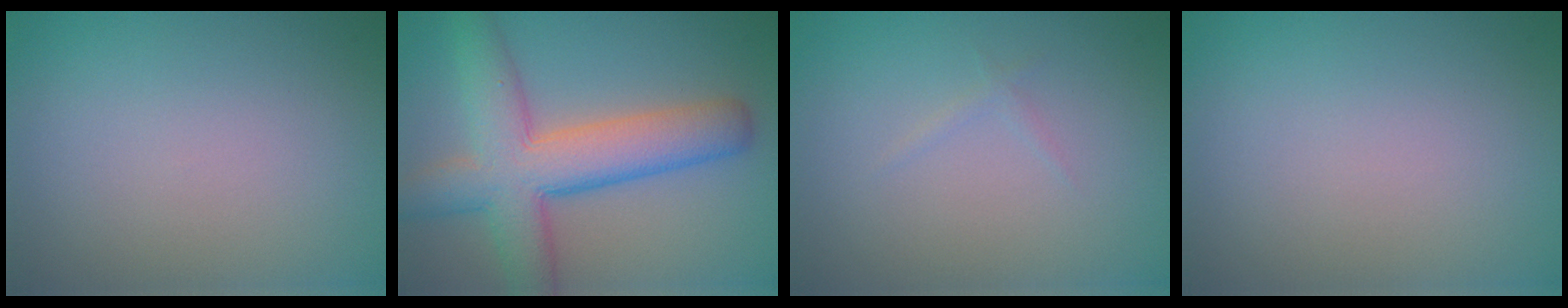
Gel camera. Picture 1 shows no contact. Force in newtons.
{"total": 8.5, "press": 8.5, "slide": 0.2}
{"total": 0.5, "press": 0.5, "slide": 0.1}
{"total": 0.0}